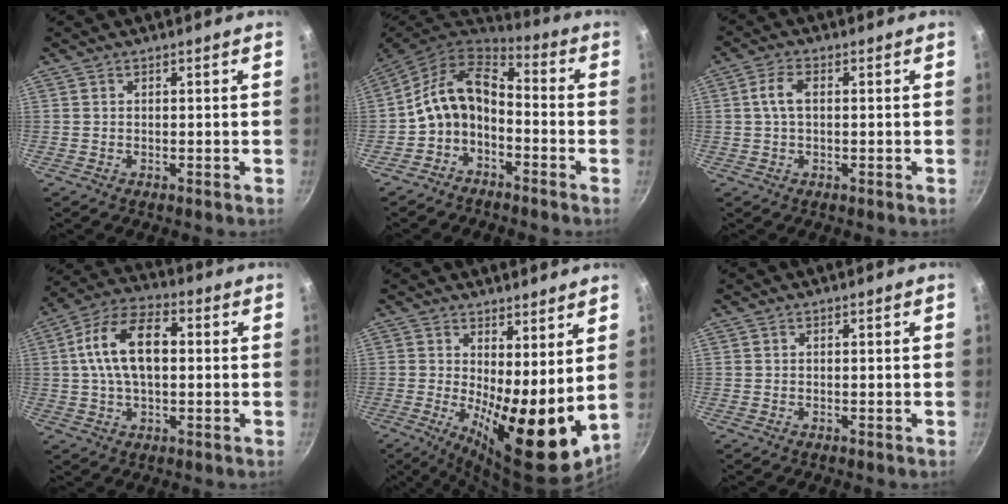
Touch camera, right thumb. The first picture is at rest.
{"total": 11.5, "force": [-3.0, 7.6, 8.0], "torque": [-0.145, 0.062, -0.069]}
{"total": 4.0, "force": [0.4, 2.1, 3.3], "torque": [-0.069, 0.010, 0.005]}
{"total": 13.9, "force": [1.6, 7.8, 11.4], "torque": [-0.190, 0.027, 0.016]}
{"total": 15.8, "force": [1.9, 5.8, 14.5], "torque": [-0.187, -0.036, 0.035]}
{"total": 0.0}